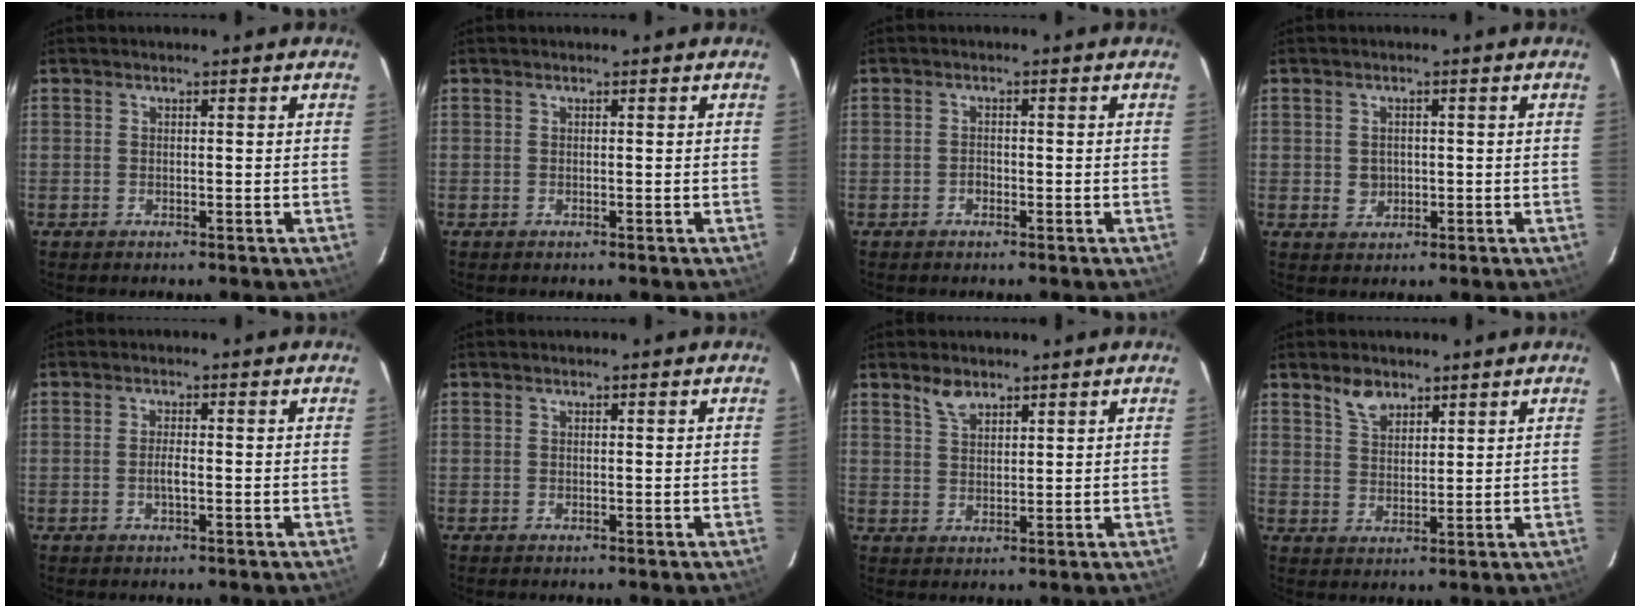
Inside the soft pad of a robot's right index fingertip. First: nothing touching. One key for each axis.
{"total": 0.0}
{"total": 1.1, "fx": -0.6, "fy": 0.8, "fz": 0.4, "tx": -0.007, "ty": 0.003, "tz": -0.010}
{"total": 2.7, "fx": -0.1, "fy": 2.5, "fz": 1.0, "tx": -0.018, "ty": 0.003, "tz": 0.002}
{"total": 1.9, "fx": -0.5, "fy": 0.3, "fz": 1.8, "tx": -0.036, "ty": 0.000, "tz": -0.010}
{"total": 0.0}
{"total": 3.5, "fx": 2.6, "fy": 1.6, "fz": 1.6, "tx": -0.029, "ty": 0.004, "tz": 0.051}
{"total": 4.6, "fx": 3.3, "fy": 2.3, "fz": 2.0, "tx": -0.032, "ty": 0.007, "tz": 0.064}